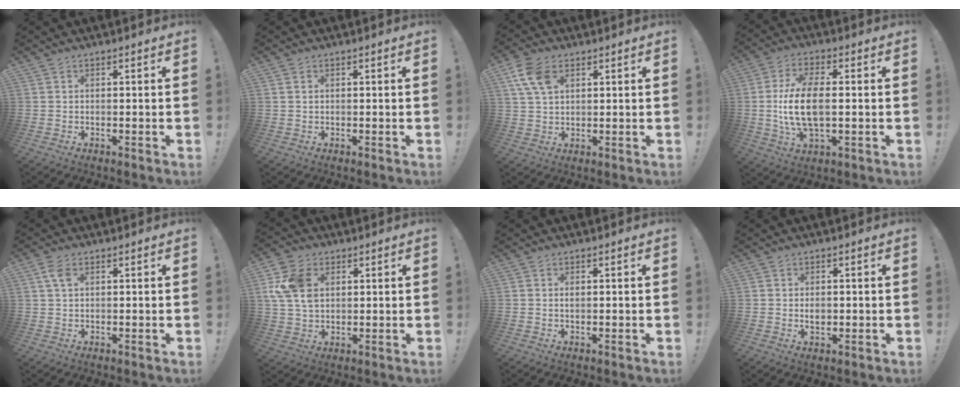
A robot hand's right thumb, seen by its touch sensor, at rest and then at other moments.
{"total": 0.9, "force": [0.5, 0.6, 0.5], "torque": [-0.013, 0.003, 0.009]}
{"total": 9.1, "force": [4.0, 5.6, 5.9], "torque": [-0.118, -0.007, 0.076]}
{"total": 13.2, "force": [-0.4, 6.3, 11.6], "torque": [-0.224, -0.005, -0.010]}
{"total": 4.1, "force": [1.6, 2.2, 3.1], "torque": [-0.066, 0.006, 0.031]}
{"total": 12.6, "force": [3.5, 9.0, 8.1], "torque": [-0.160, 0.003, 0.068]}
{"total": 0.7, "force": [0.1, 0.4, 0.5], "torque": [-0.013, 0.003, 0.002]}
{"total": 2.6, "force": [-0.2, 1.9, 1.9], "torque": [-0.012, -0.005, -0.009]}